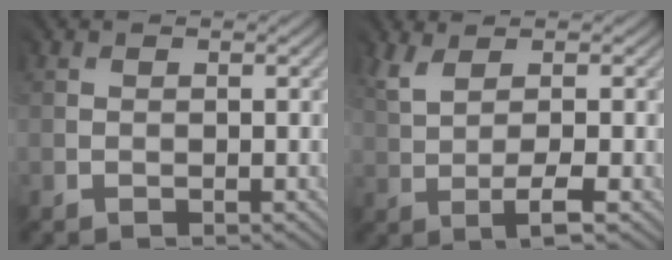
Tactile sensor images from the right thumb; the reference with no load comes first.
{"total": 3.8, "force": [1.0, 0.5, 3.7], "torque": [-0.083, 0.003, 0.020]}